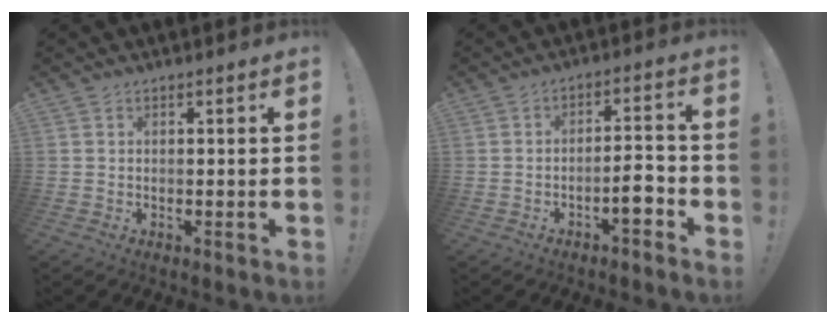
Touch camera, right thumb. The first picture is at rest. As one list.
[{"total": 6.9, "force": [-3.7, 2.4, 5.3], "torque": [-0.078, 0.021, -0.061]}]